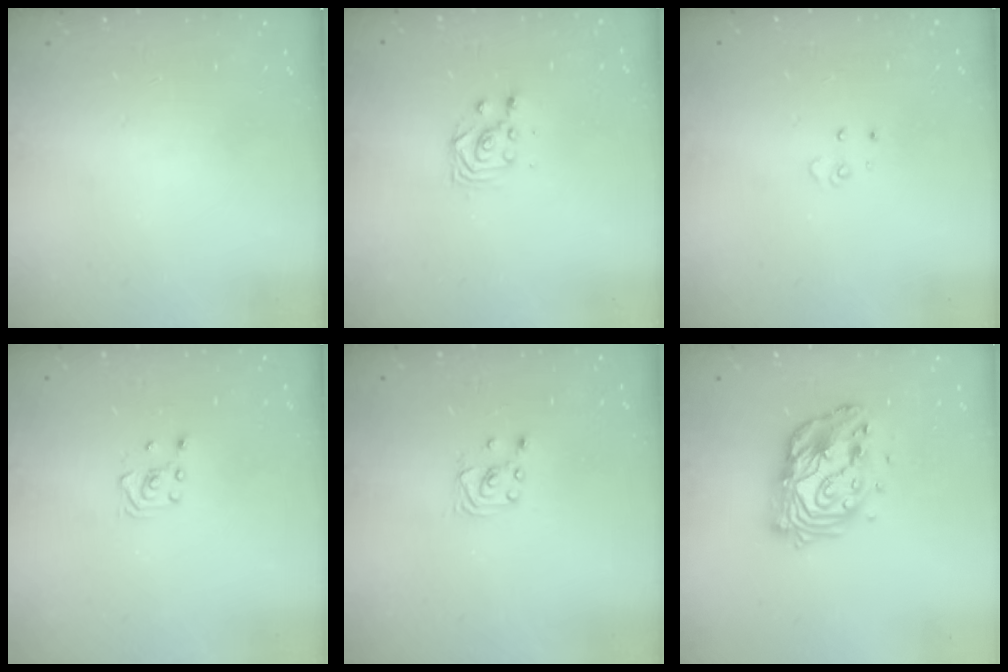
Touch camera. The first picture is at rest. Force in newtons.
{"total": 2.9, "press": 2.9, "slide": 0.4}
{"total": 3.6, "press": 3.6, "slide": 0.4}
{"total": 2.8, "press": 2.6, "slide": 1.1}
{"total": 1.7, "press": 1.6, "slide": 0.1}
{"total": 14.7, "press": 14.6, "slide": 1.2}